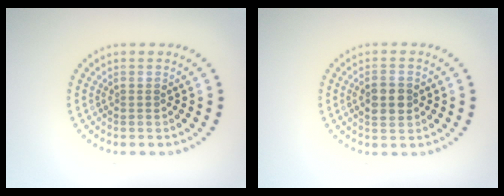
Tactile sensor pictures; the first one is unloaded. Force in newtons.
{"total": 2.7, "press": 2.7, "slide": 0.1}